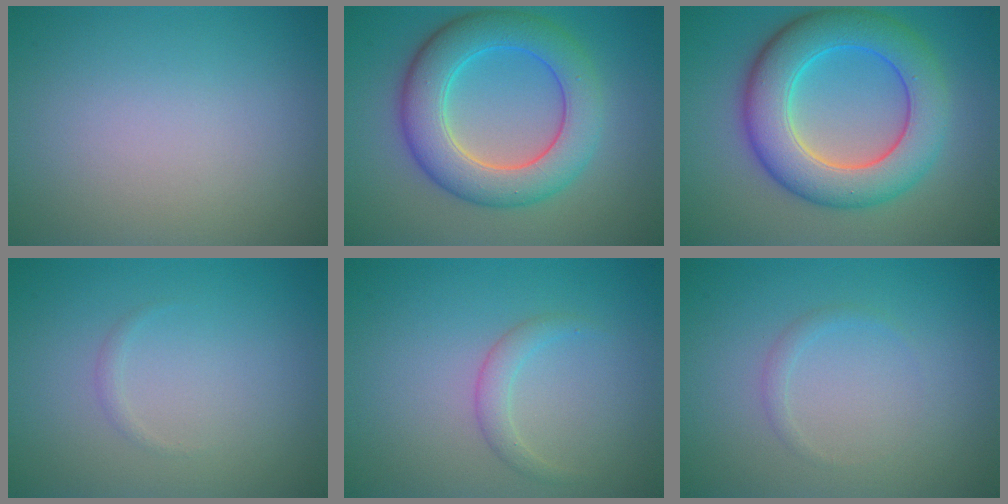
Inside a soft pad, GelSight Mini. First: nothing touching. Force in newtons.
{"total": 7.6, "press": 7.6, "slide": 0.1}
{"total": 8.8, "press": 8.8, "slide": 0.1}
{"total": 0.6, "press": 0.6, "slide": 0.0}
{"total": 1.5, "press": 1.5, "slide": 0.1}
{"total": 0.8, "press": 0.8, "slide": 0.1}